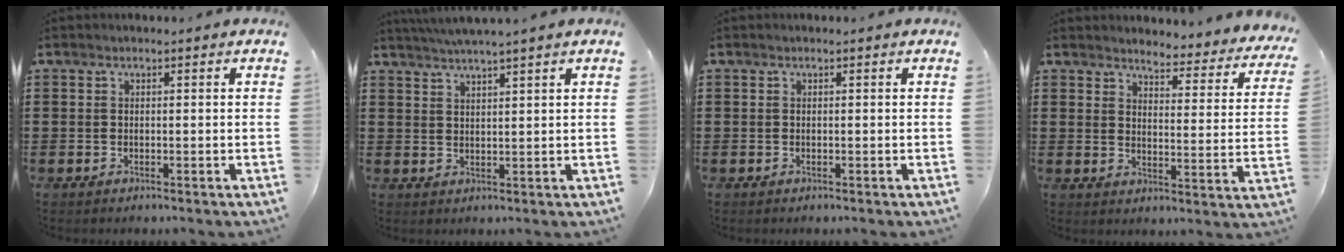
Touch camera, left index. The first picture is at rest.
{"total": 2.6, "force": [2.3, -1.0, 0.6], "torque": [-0.016, -0.006, 0.042]}
{"total": 0.0}
{"total": 3.6, "force": [3.5, -0.3, 0.3], "torque": [-0.018, -0.034, 0.054]}